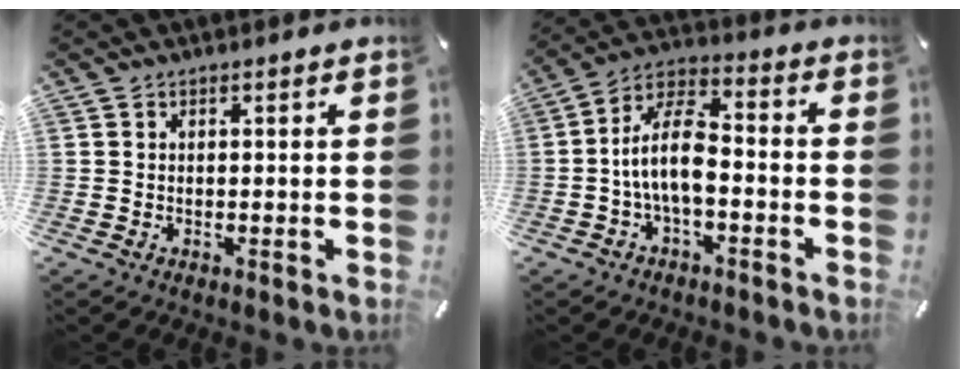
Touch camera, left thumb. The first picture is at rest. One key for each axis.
{"total": 11.7, "fx": -2.9, "fy": 5.7, "fz": 9.8, "tx": -0.191, "ty": 0.017, "tz": -0.049}